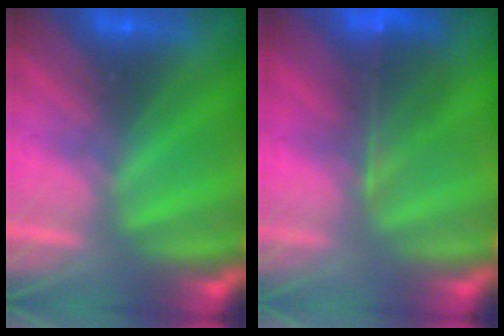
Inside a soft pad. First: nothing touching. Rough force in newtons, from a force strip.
{"total": 5.8}